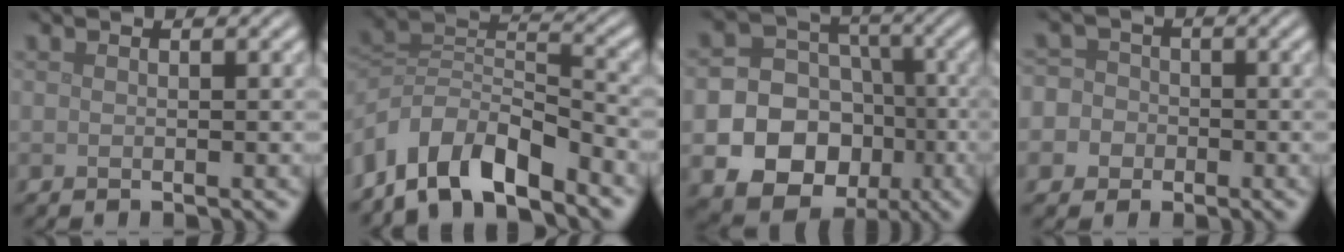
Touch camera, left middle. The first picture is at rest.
{"total": 8.5, "force": [-6.0, 3.4, 4.9], "torque": [-0.079, 0.002, -0.123]}
{"total": 15.9, "force": [-5.3, 14.3, 4.8], "torque": [-0.107, -0.037, -0.093]}
{"total": 6.3, "force": [-2.1, 5.8, 1.2], "torque": [-0.024, 0.008, -0.071]}